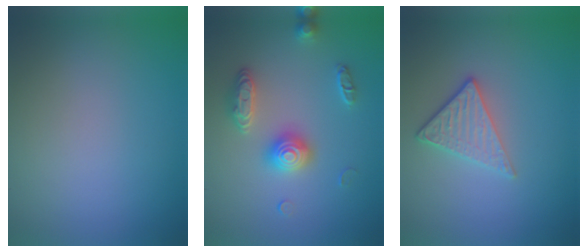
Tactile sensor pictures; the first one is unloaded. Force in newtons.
{"total": 3.0, "press": 3.0, "slide": 0.4}
{"total": 3.0, "press": 2.6, "slide": 1.6}